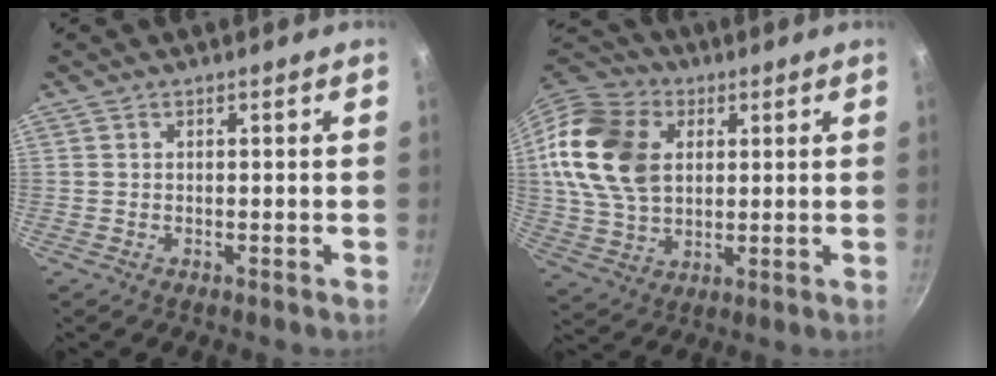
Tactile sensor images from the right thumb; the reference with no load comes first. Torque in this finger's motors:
{"motor_torque": [-0.12, 0.74, 0.93, -0.05, 0.14]}